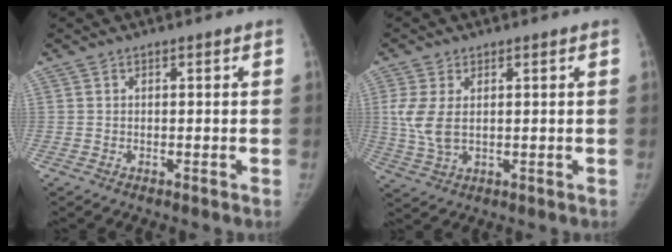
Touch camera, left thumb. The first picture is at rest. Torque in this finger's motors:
{"motor_torque": [1.48, 1.45, 0.83, -0.99, 0.08]}